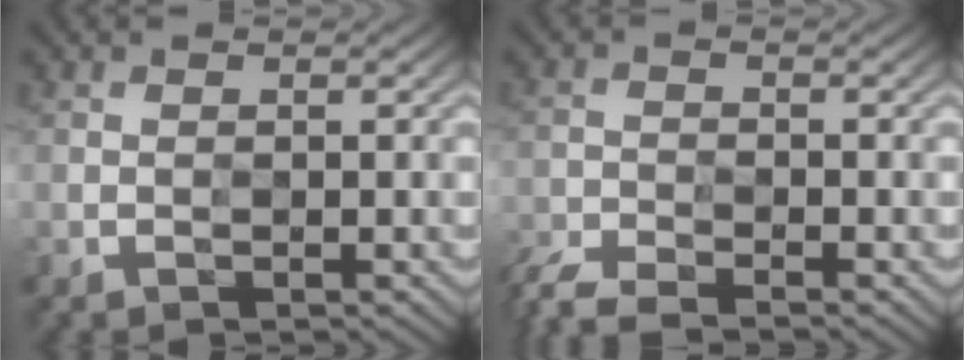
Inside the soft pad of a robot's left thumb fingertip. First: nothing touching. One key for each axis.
{"total": 6.5, "fx": -5.6, "fy": 1.9, "fz": 2.7, "tx": -0.067, "ty": -0.024, "tz": -0.109}